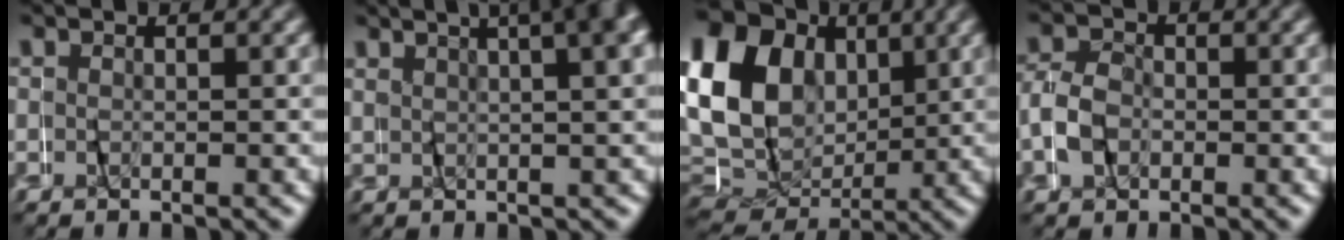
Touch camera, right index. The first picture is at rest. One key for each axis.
{"total": 10.8, "fx": 5.0, "fy": 4.8, "fz": 8.3, "tx": -0.092, "ty": 0.049, "tz": 0.062}
{"total": 15.5, "fx": 3.2, "fy": 12.6, "fz": 8.4, "tx": -0.181, "ty": -0.002, "tz": 0.055}
{"total": 2.8, "fx": -0.8, "fy": 2.5, "fz": 1.1, "tx": -0.026, "ty": 0.010, "tz": -0.022}